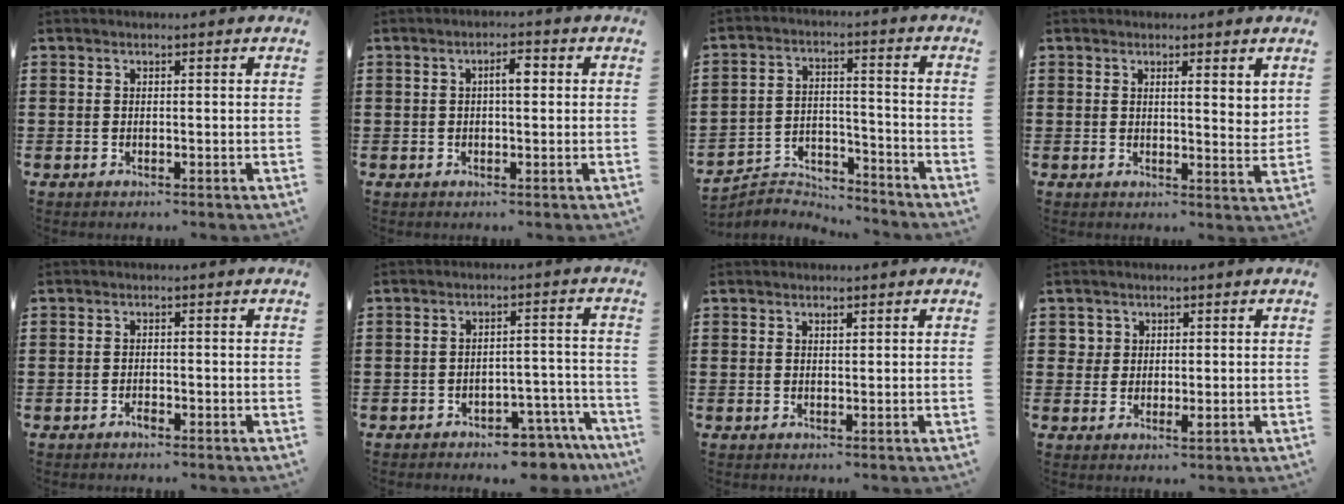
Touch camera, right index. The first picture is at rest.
{"total": 2.9, "force": [0.3, 0.9, 2.7], "torque": [-0.045, 0.003, 0.001]}
{"total": 5.0, "force": [-4.9, 0.9, 0.2], "torque": [-0.015, 0.012, -0.103]}
{"total": 2.3, "force": [1.5, 0.5, 1.7], "torque": [-0.029, 0.001, 0.024]}
{"total": 1.0, "force": [-0.8, 0.3, 0.5], "torque": [-0.013, -0.003, -0.016]}
{"total": 4.4, "force": [-4.0, 0.9, 1.5], "torque": [-0.025, 0.010, -0.078]}
{"total": 0.7, "force": [0.6, 0.3, 0.3], "torque": [-0.006, 0.002, 0.011]}
{"total": 2.0, "force": [0.6, 1.6, 1.0], "torque": [-0.024, 0.006, 0.011]}